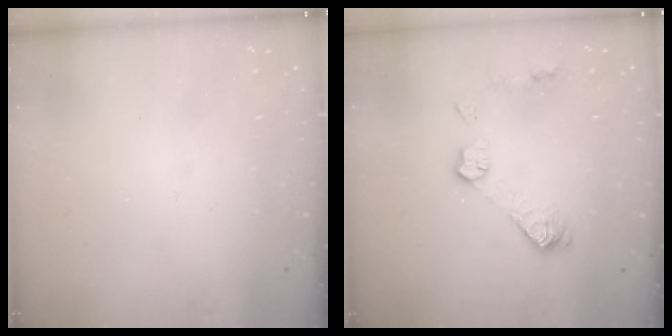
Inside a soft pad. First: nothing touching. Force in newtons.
{"total": 9.8, "press": 9.8, "slide": 0.5}